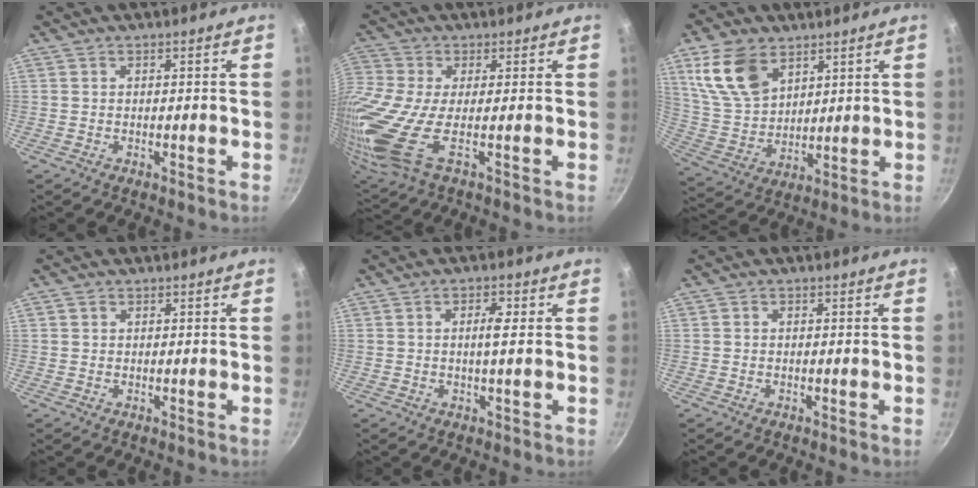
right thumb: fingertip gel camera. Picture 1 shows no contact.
{"total": 14.0, "force": [-2.1, 4.9, 13.0], "torque": [-0.304, -0.016, -0.048]}
{"total": 13.3, "force": [6.8, 8.3, 7.8], "torque": [-0.131, -0.027, 0.149]}
{"total": 1.0, "force": [0.4, 0.9, 0.3], "torque": [-0.003, 0.002, 0.005]}
{"total": 3.2, "force": [0.5, 0.8, 3.1], "torque": [-0.061, 0.002, 0.005]}
{"total": 0.6, "force": [0.0, 0.5, 0.2], "torque": [-0.004, 0.003, -0.001]}